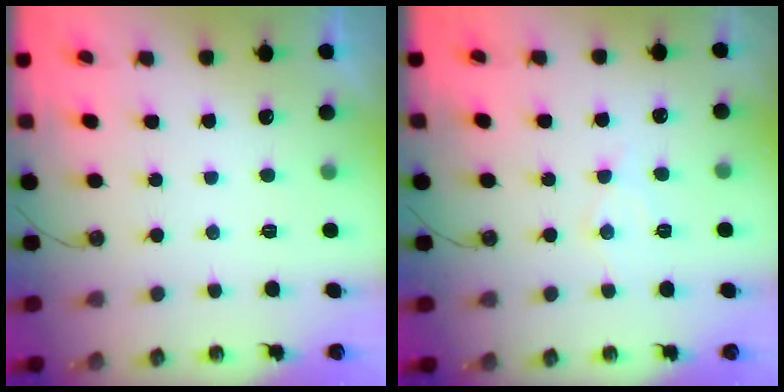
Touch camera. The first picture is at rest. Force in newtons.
{"total": 6.8, "press": 6.8, "slide": 0.5}